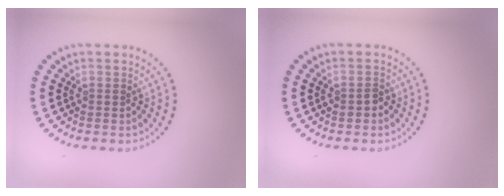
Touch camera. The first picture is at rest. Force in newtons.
{"total": 1.1, "press": 1.1, "slide": 0.2}